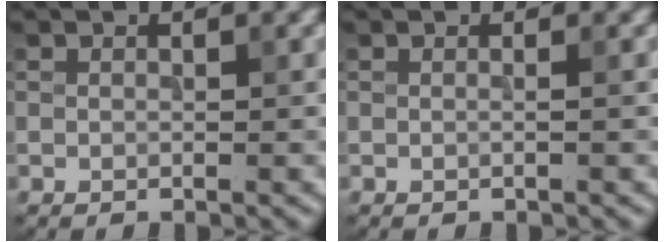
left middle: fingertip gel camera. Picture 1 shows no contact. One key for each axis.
{"total": 0.7, "fx": 0.0, "fy": 0.3, "fz": 0.6, "tx": -0.006, "ty": -0.004, "tz": -0.008}